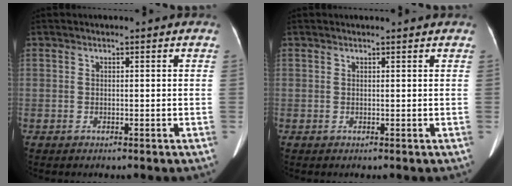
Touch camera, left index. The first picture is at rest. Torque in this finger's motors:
{"motor_torque": [-0.19, -0.12, -0.05, 0.00]}